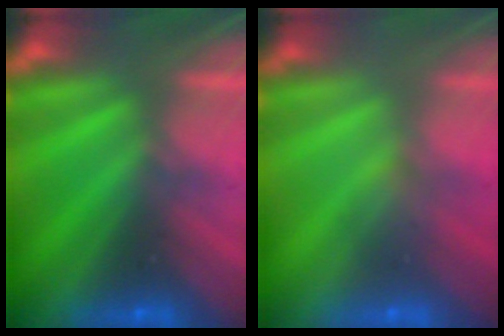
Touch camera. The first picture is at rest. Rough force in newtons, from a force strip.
{"total": 2.8}